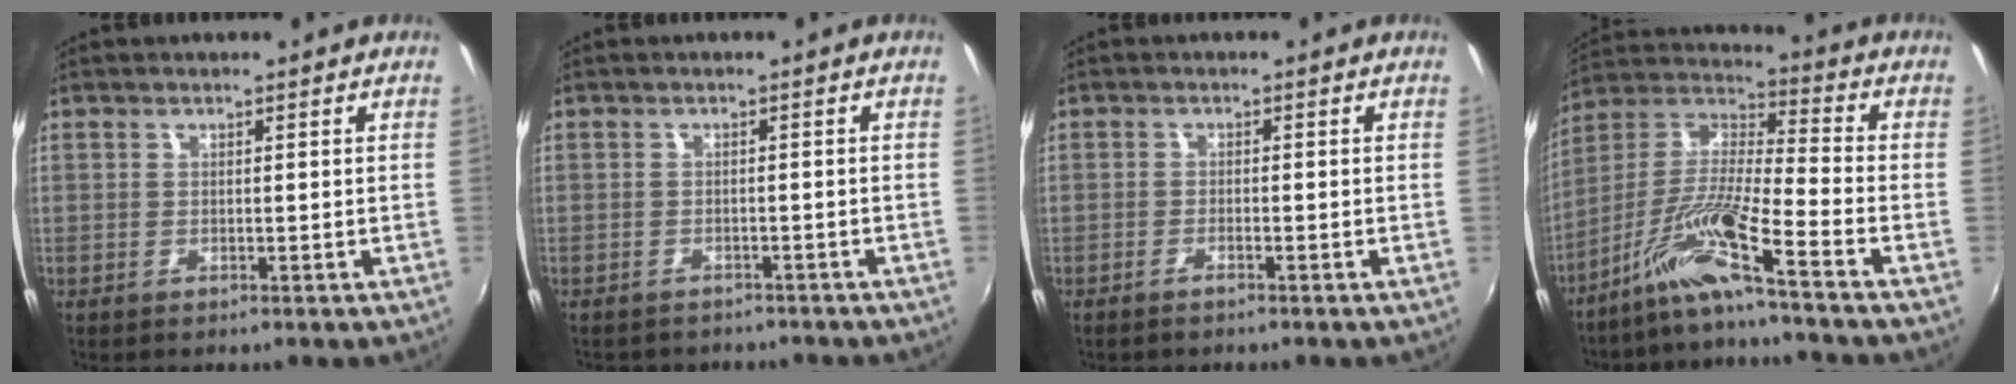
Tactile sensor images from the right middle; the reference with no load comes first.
{"total": 5.6, "force": [-4.8, 2.3, 1.6], "torque": [-0.037, -0.018, -0.063]}
{"total": 1.2, "force": [-1.0, 0.0, 0.6], "torque": [-0.016, 0.001, -0.023]}
{"total": 10.3, "force": [-7.5, -1.1, 6.9], "torque": [-0.137, 0.008, -0.152]}